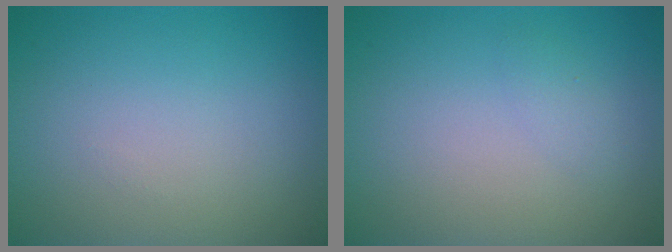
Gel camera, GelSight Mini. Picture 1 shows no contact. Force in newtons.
{"total": 0.9, "press": 0.9, "slide": 0.2}